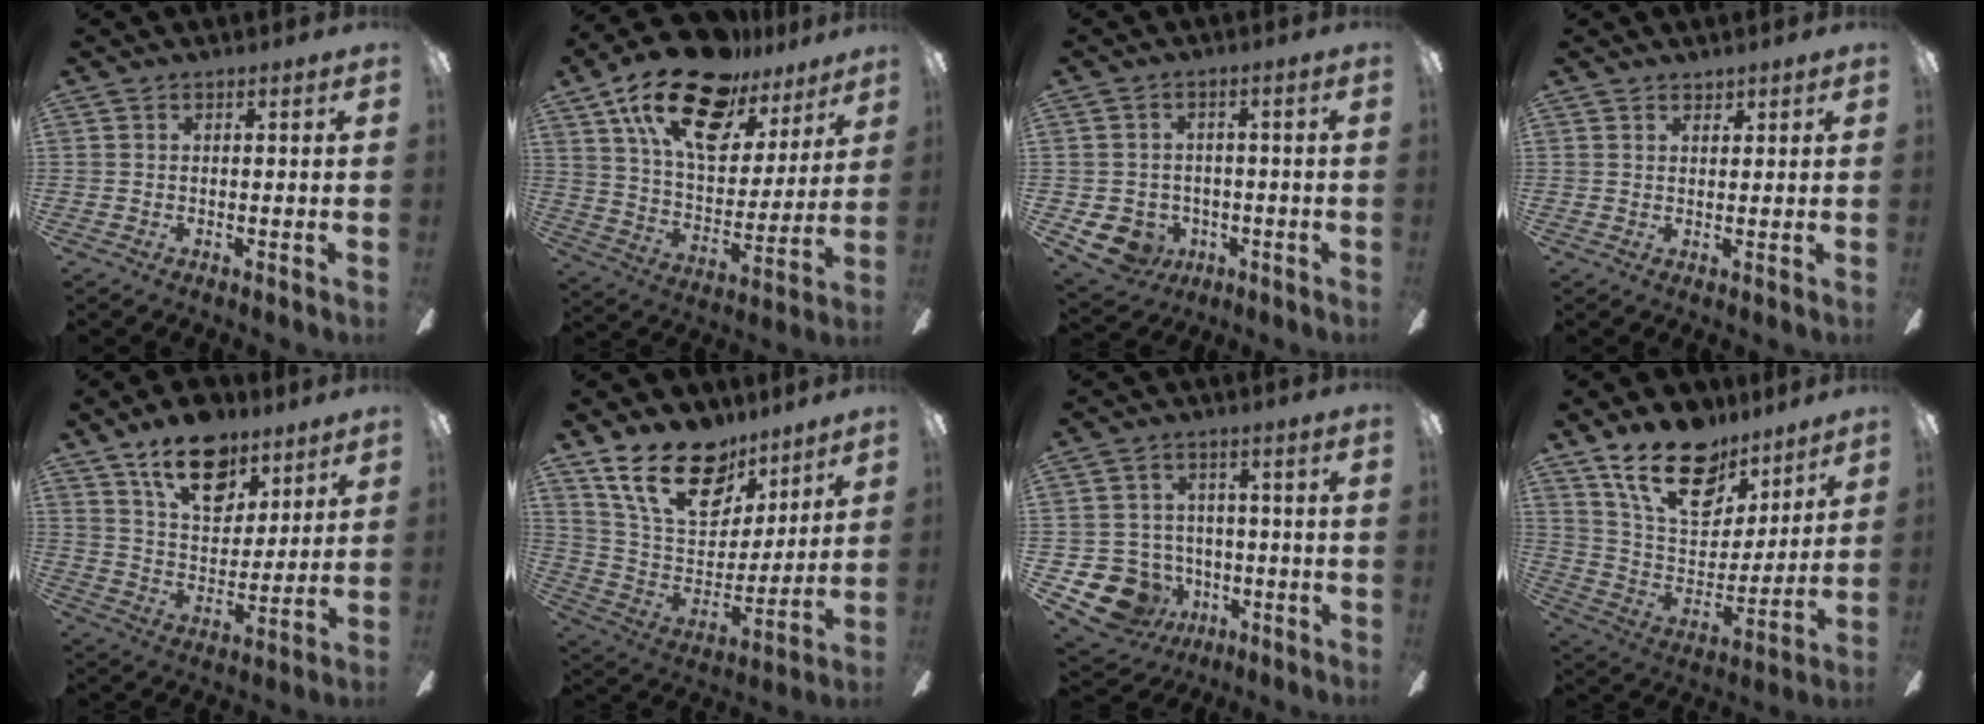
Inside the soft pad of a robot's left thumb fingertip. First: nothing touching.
{"total": 22.8, "force": [14.4, 11.1, 13.7], "torque": [-0.232, -0.071, 0.255]}
{"total": 6.0, "force": [-2.6, 5.1, 1.7], "torque": [-0.068, 0.009, -0.048]}
{"total": 1.6, "force": [1.6, 0.3, 0.0], "torque": [-0.001, -0.003, 0.031]}
{"total": 16.6, "force": [11.1, 9.0, 8.6], "torque": [-0.123, -0.055, 0.197]}
{"total": 21.7, "force": [13.7, 12.0, 11.7], "torque": [-0.206, -0.066, 0.254]}
{"total": 11.0, "force": [-5.3, 8.8, 4.1], "torque": [-0.116, 0.037, -0.086]}
{"total": 20.5, "force": [14.2, 10.5, 10.4], "torque": [-0.178, -0.078, 0.258]}